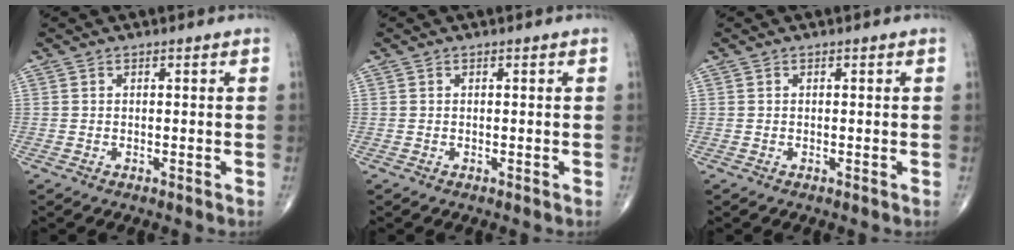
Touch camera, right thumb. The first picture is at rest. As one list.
[{"total": 0.0}, {"total": 0.0}]